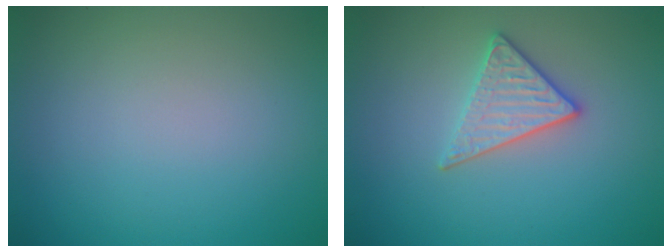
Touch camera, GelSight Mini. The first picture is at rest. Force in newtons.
{"total": 2.8, "press": 2.6, "slide": 1.1}